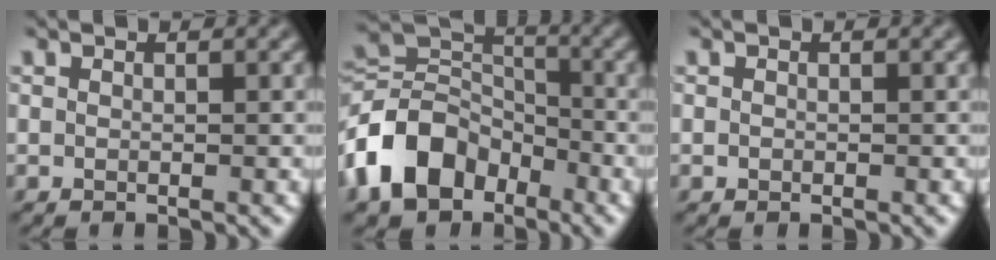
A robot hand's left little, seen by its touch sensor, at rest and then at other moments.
{"total": 9.6, "force": [-4.8, 6.6, 5.0], "torque": [-0.099, 0.007, -0.111]}
{"total": 0.0}